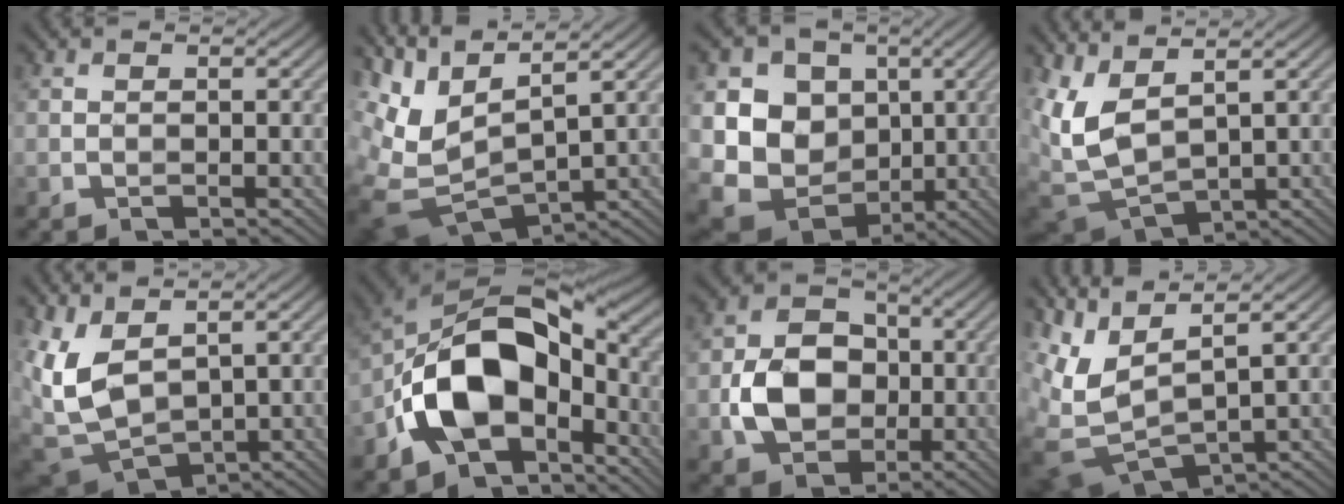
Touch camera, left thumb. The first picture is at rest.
{"total": 9.7, "force": [4.2, 4.0, 7.8], "torque": [-0.211, -0.007, 0.098]}
{"total": 13.6, "force": [1.0, 12.0, 6.2], "torque": [-0.180, -0.002, 0.014]}
{"total": 8.5, "force": [3.2, 4.3, 6.7], "torque": [-0.185, -0.009, 0.067]}
{"total": 8.8, "force": [2.4, 4.8, 7.0], "torque": [-0.198, -0.012, 0.048]}
{"total": 14.4, "force": [-5.0, 8.9, 10.2], "torque": [-0.180, -0.007, -0.100]}
{"total": 8.2, "force": [-1.4, 6.6, 4.7], "torque": [-0.094, -0.002, -0.034]}
{"total": 8.3, "force": [4.1, 2.8, 6.7], "torque": [-0.179, 0.000, 0.087]}